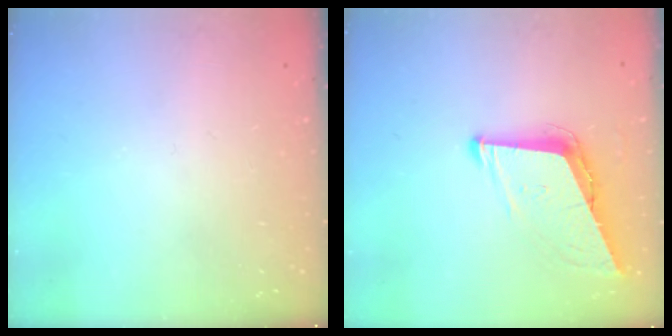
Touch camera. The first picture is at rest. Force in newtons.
{"total": 9.0, "press": 8.6, "slide": 2.6}